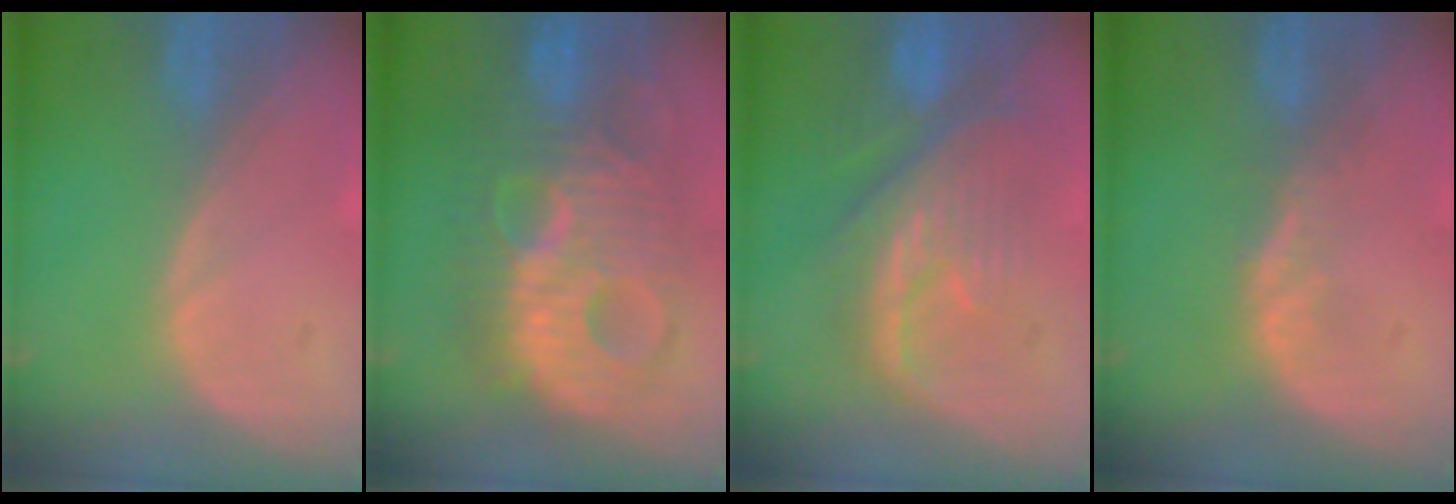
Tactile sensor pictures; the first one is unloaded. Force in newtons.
{"total": 12.1, "press": 12.1, "slide": 0.8}
{"total": 10.2, "press": 8.9, "slide": 5.0}
{"total": 1.4, "press": 1.4, "slide": 0.1}